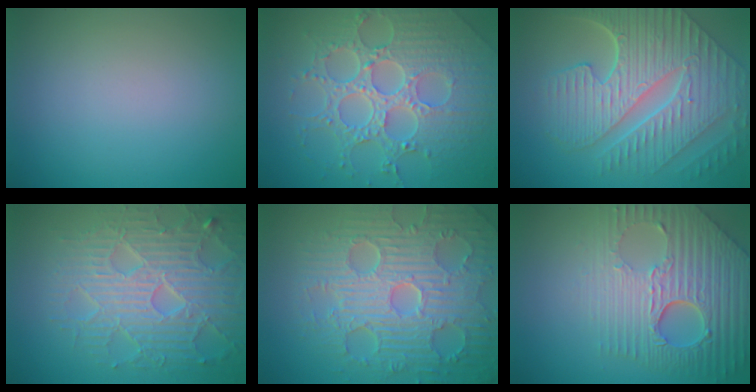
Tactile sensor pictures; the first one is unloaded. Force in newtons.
{"total": 8.1, "press": 5.9, "slide": 5.5}
{"total": 10.3, "press": 7.1, "slide": 7.5}
{"total": 7.4, "press": 5.9, "slide": 4.4}
{"total": 9.2, "press": 6.5, "slide": 6.5}
{"total": 9.0, "press": 6.2, "slide": 6.6}